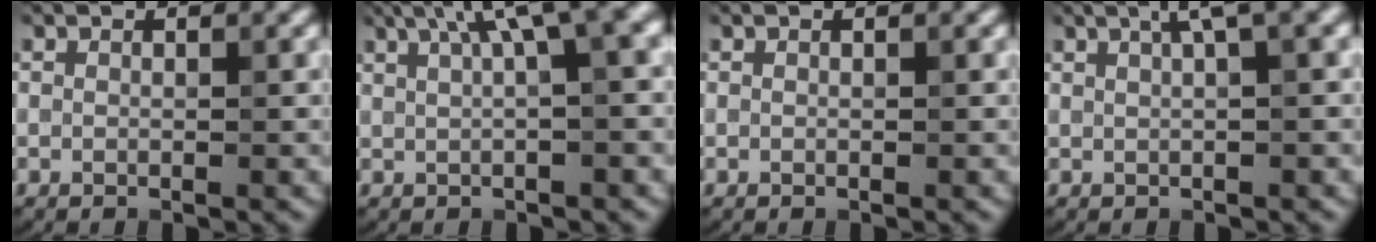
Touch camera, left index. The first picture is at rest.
{"total": 7.4, "force": [3.3, 2.0, 6.3], "torque": [-0.062, 0.031, 0.047]}
{"total": 0.0}
{"total": 3.3, "force": [1.7, 0.5, 2.7], "torque": [-0.032, 0.015, 0.026]}